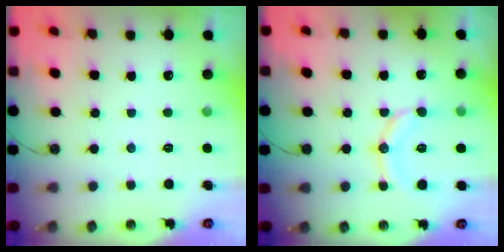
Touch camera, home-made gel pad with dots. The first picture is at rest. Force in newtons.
{"total": 13.9, "press": 13.5, "slide": 3.3}